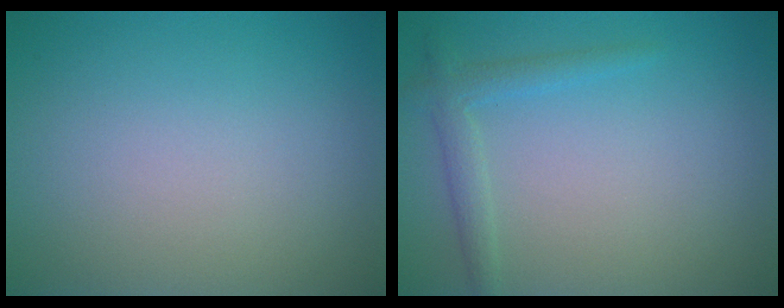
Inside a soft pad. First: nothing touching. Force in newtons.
{"total": 1.2, "press": 1.2, "slide": 0.1}